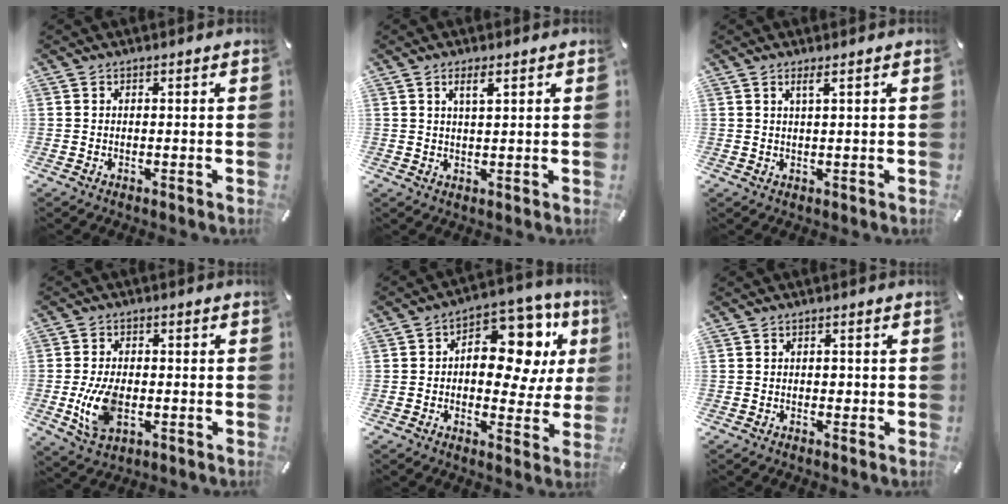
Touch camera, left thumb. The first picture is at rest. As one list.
[{"total": 3.6, "force": [1.9, 0.9, 3.0], "torque": [-0.056, -0.001, 0.030]}, {"total": 2.4, "force": [1.3, 0.1, 1.9], "torque": [-0.041, -0.002, 0.023]}, {"total": 9.2, "force": [-1.7, 5.9, 6.9], "torque": [-0.150, -0.003, -0.031]}, {"total": 15.8, "force": [5.0, 10.0, 11.3], "torque": [-0.136, -0.038, 0.085]}, {"total": 1.0, "force": [-0.1, 0.8, 0.5], "torque": [-0.008, 0.004, -0.003]}]